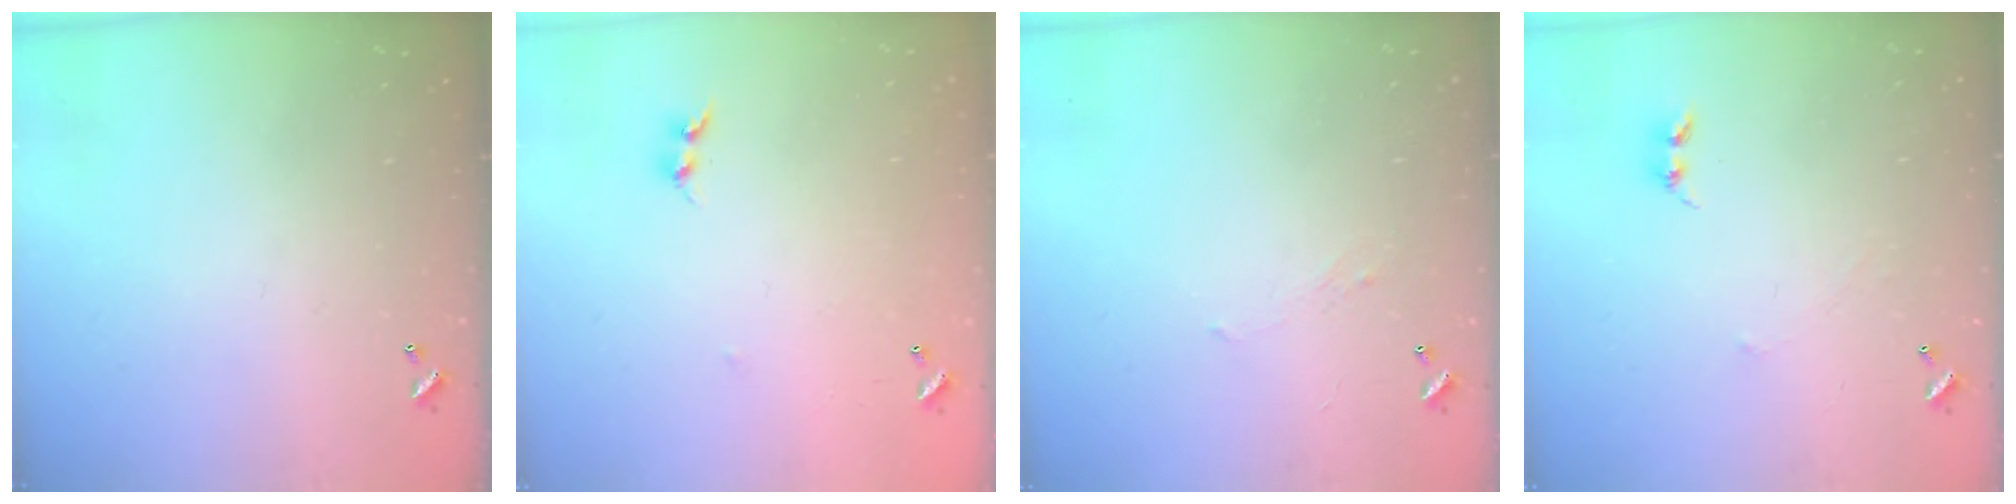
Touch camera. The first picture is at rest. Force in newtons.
{"total": 7.6, "press": 7.6, "slide": 0.4}
{"total": 1.0, "press": 0.8, "slide": 0.5}
{"total": 2.3, "press": 2.3, "slide": 0.3}